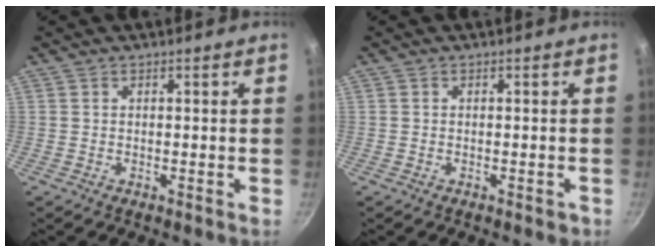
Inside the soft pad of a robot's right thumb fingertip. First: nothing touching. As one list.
[{"total": 1.1, "force": [-0.6, 0.6, 0.7], "torque": [-0.008, 0.007, -0.004]}]